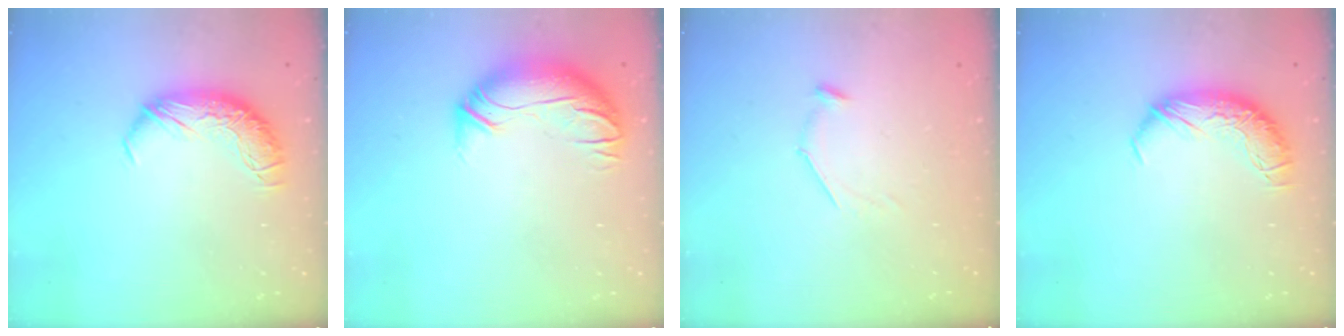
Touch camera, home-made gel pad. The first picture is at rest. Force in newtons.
{"total": 2.9, "press": 0.3, "slide": 2.9}
{"total": 8.1, "press": 8.1, "slide": 0.7}
{"total": 0.0}